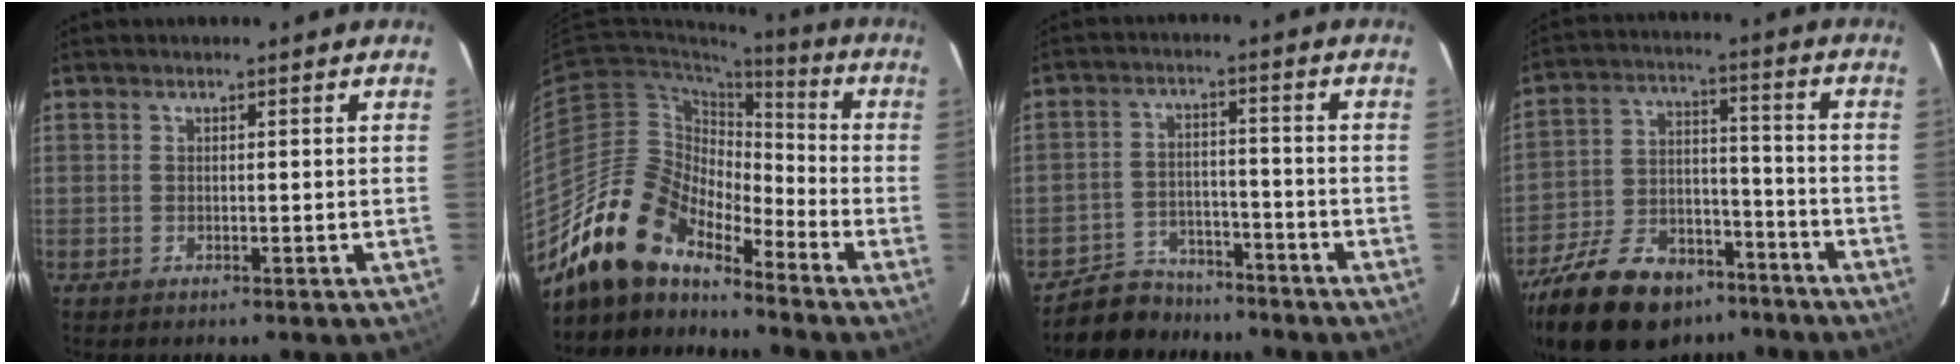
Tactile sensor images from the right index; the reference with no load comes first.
{"total": 15.6, "force": [-13.1, 6.1, 5.8], "torque": [-0.112, 0.013, -0.253]}
{"total": 9.3, "force": [-8.0, 4.4, 1.4], "torque": [-0.053, 0.013, -0.121]}
{"total": 24.1, "force": [-17.2, 12.1, 11.7], "torque": [-0.260, 0.006, -0.270]}